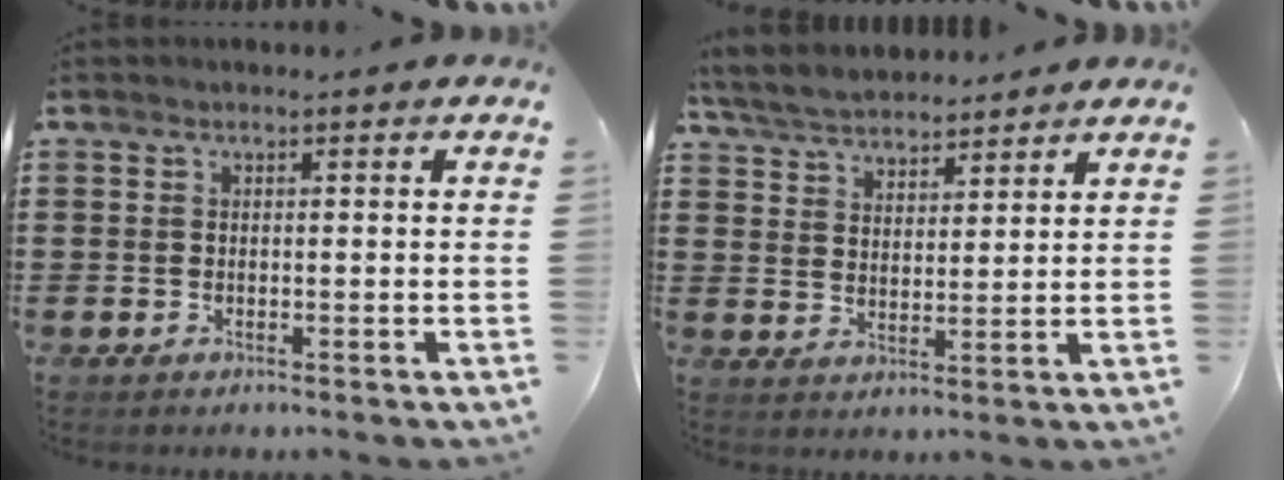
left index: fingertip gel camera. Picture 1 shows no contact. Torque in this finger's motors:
{"motor_torque": [2.14, 0.00, 0.33, 0.16]}